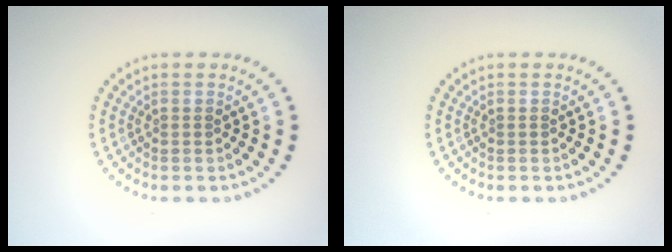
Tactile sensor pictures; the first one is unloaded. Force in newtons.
{"total": 0.0}